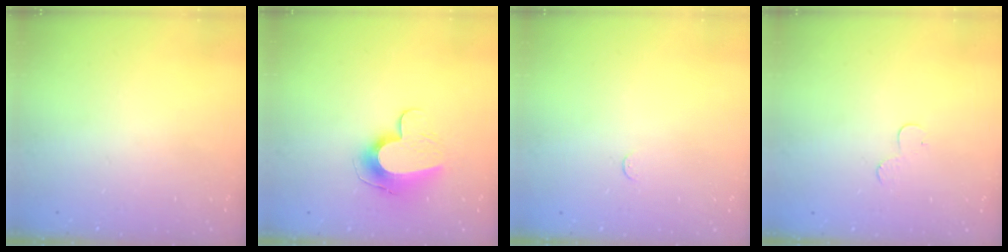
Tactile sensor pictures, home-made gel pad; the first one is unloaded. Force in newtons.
{"total": 11.1, "press": 11.1, "slide": 0.7}
{"total": 2.7, "press": 2.7, "slide": 0.2}
{"total": 3.1, "press": 3.1, "slide": 0.3}